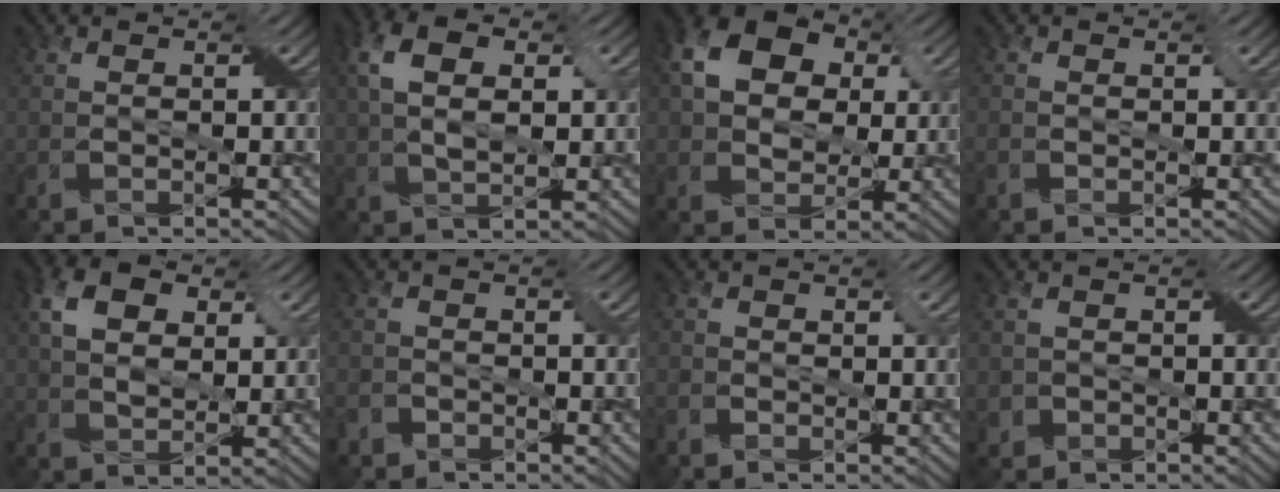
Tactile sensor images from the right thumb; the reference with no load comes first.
{"total": 7.9, "force": [2.2, 4.2, 6.3], "torque": [-0.133, 0.010, 0.034]}
{"total": 12.0, "force": [4.0, 8.6, 7.4], "torque": [-0.182, 0.034, 0.072]}
{"total": 1.4, "force": [-0.4, 1.2, 0.7], "torque": [-0.017, -0.003, -0.007]}
{"total": 7.3, "force": [2.8, 4.5, 5.1], "torque": [-0.110, 0.008, 0.049]}
{"total": 2.4, "force": [-1.7, 1.5, 0.5], "torque": [-0.016, 0.000, -0.037]}
{"total": 1.5, "force": [-0.8, 1.2, 0.5], "torque": [-0.009, 0.003, -0.017]}
{"total": 1.7, "force": [-0.6, 1.6, 0.2], "torque": [-0.003, 0.001, -0.010]}